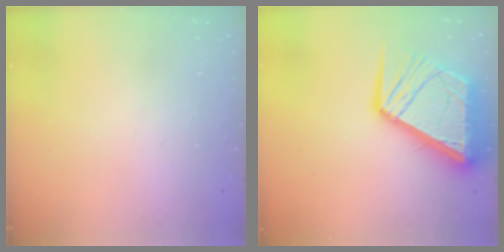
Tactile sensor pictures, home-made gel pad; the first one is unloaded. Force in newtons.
{"total": 20.5, "press": 20.4, "slide": 2.4}